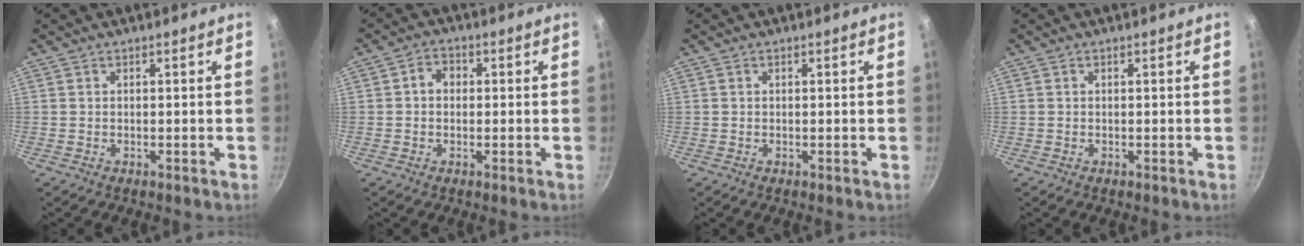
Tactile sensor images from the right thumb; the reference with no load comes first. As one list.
[{"total": 3.5, "force": [0.2, 2.9, 2.0], "torque": [-0.018, 0.009, -0.003]}, {"total": 0.0}, {"total": 0.0}]